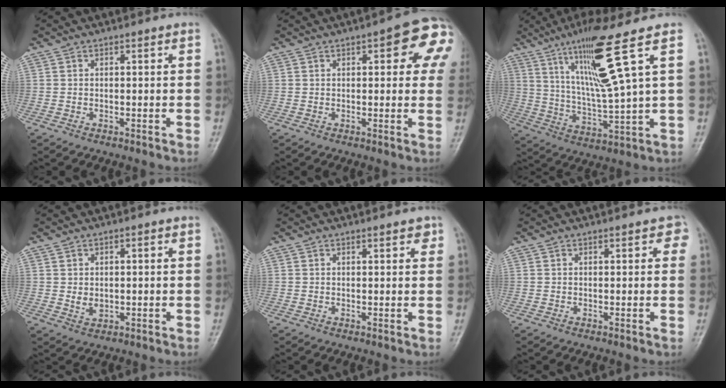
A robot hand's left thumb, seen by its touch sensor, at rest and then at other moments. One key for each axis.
{"total": 11.6, "fx": 4.0, "fy": 4.3, "fz": 10.0, "tx": -0.076, "ty": 0.002, "tz": 0.034}
{"total": 14.4, "fx": 7.0, "fy": -0.3, "fz": 12.6, "tx": -0.236, "ty": -0.039, "tz": 0.138}
{"total": 2.4, "fx": -0.1, "fy": 1.9, "fz": 1.5, "tx": -0.020, "ty": -0.002, "tz": 0.004}
{"total": 1.8, "fx": 1.2, "fy": 0.6, "fz": 1.2, "tx": -0.011, "ty": -0.004, "tz": 0.013}
{"total": 2.0, "fx": 0.9, "fy": 1.1, "fz": 1.5, "tx": -0.004, "ty": 0.002, "tz": 0.006}